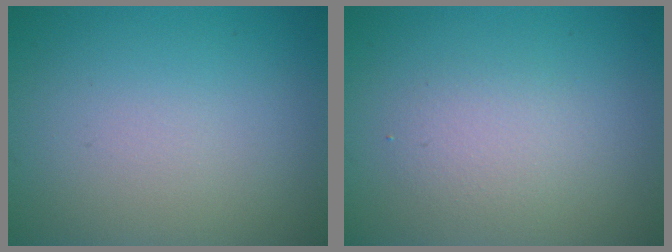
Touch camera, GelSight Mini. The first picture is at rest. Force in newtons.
{"total": 2.1, "press": 2.1, "slide": 0.0}